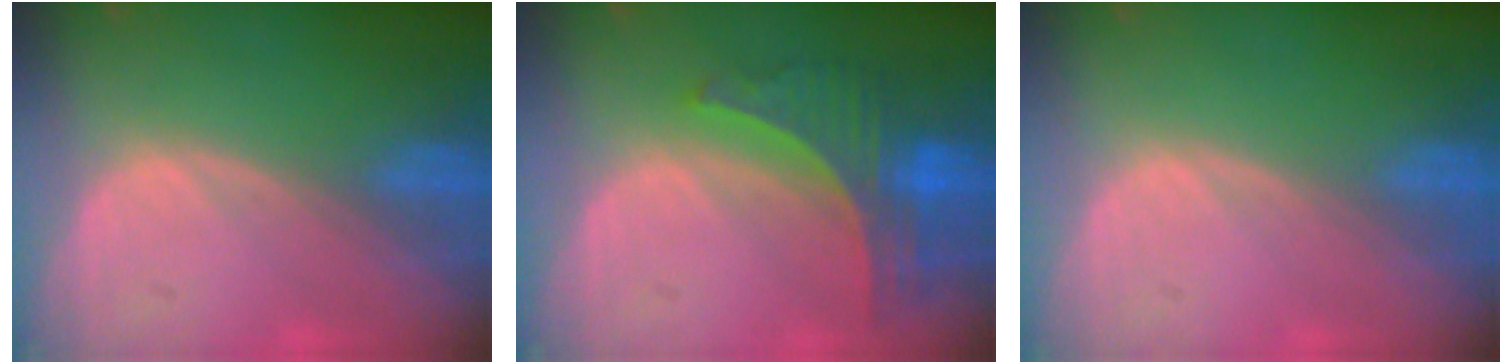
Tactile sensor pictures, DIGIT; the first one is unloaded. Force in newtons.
{"total": 7.8, "press": 6.8, "slide": 3.8}
{"total": 0.0}